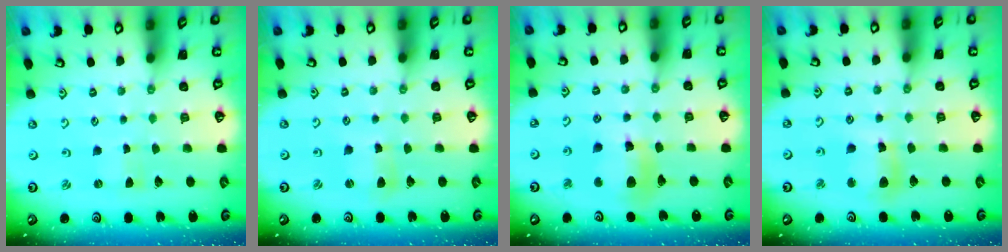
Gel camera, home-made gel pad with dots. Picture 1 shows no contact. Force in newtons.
{"total": 2.9, "press": 2.9, "slide": 0.3}
{"total": 12.1, "press": 12.0, "slide": 1.4}
{"total": 10.4, "press": 10.4, "slide": 1.2}